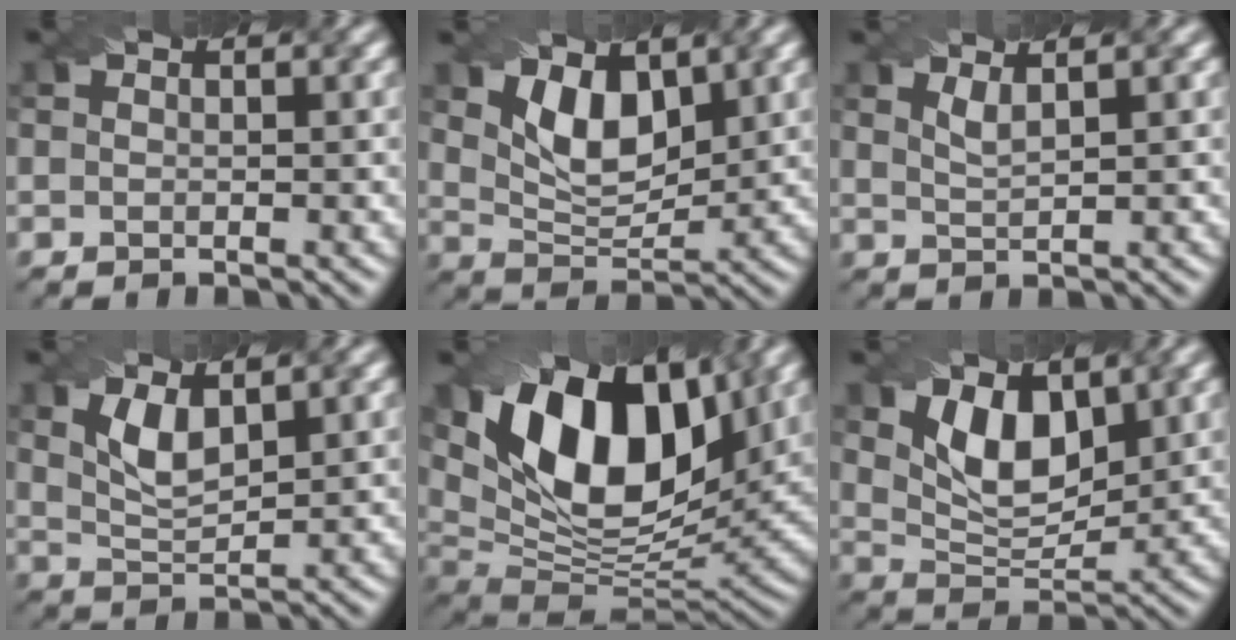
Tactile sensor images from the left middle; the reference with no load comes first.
{"total": 5.0, "force": [2.3, 2.7, 3.5], "torque": [-0.076, -0.008, 0.040]}
{"total": 1.6, "force": [1.1, 0.4, 1.1], "torque": [-0.020, 0.000, 0.021]}
{"total": 3.2, "force": [1.6, 1.3, 2.5], "torque": [-0.056, -0.004, 0.036]}
{"total": 15.4, "force": [6.1, 8.1, 11.6], "torque": [-0.194, 0.014, 0.095]}
{"total": 5.6, "force": [2.4, 3.1, 4.0], "torque": [-0.081, -0.008, 0.043]}